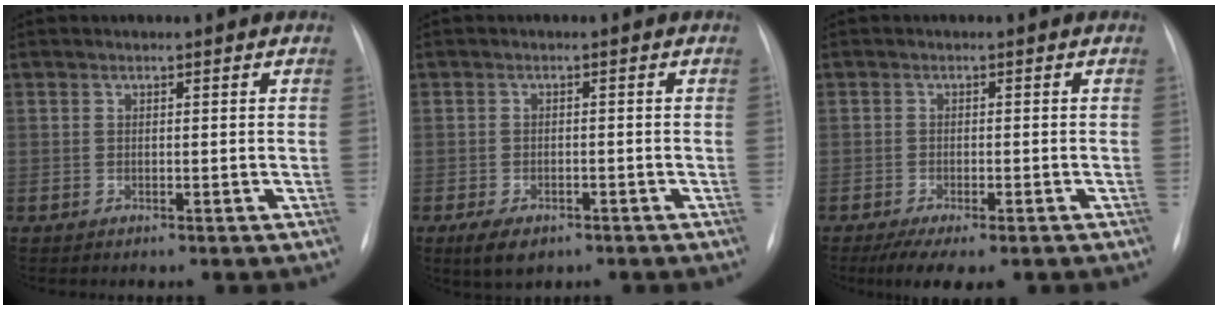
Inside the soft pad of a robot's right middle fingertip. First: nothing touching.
{"total": 4.4, "force": [-2.8, 2.2, 2.6], "torque": [-0.052, -0.007, -0.039]}
{"total": 6.6, "force": [-4.7, 2.1, 4.2], "torque": [-0.062, -0.013, -0.070]}